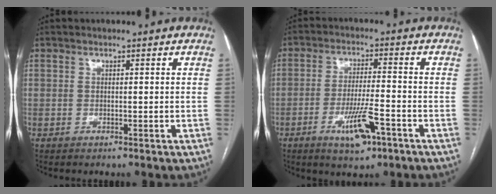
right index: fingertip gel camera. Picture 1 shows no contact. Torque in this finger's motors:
{"motor_torque": [-0.27, 0.06, -0.03, 0.05]}